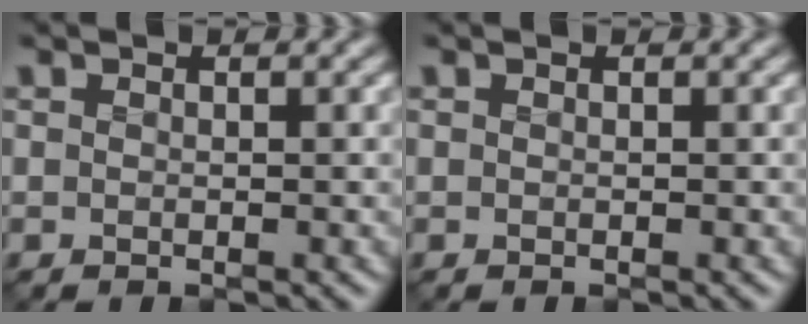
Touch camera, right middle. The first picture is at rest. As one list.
[{"total": 0.0}]